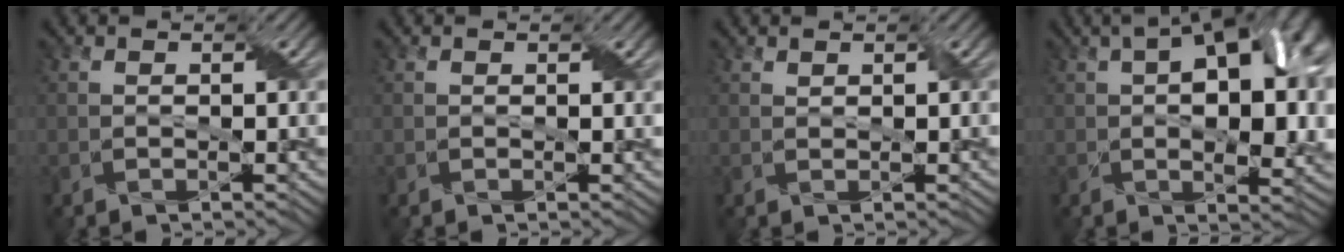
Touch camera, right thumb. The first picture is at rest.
{"total": 0.7, "force": [0.1, 0.5, 0.5], "torque": [-0.004, -0.003, 0.001]}
{"total": 0.5, "force": [0.5, 0.2, 0.0], "torque": [-0.003, 0.000, 0.011]}
{"total": 16.5, "force": [3.2, 9.3, 13.2], "torque": [-0.152, 0.025, 0.051]}